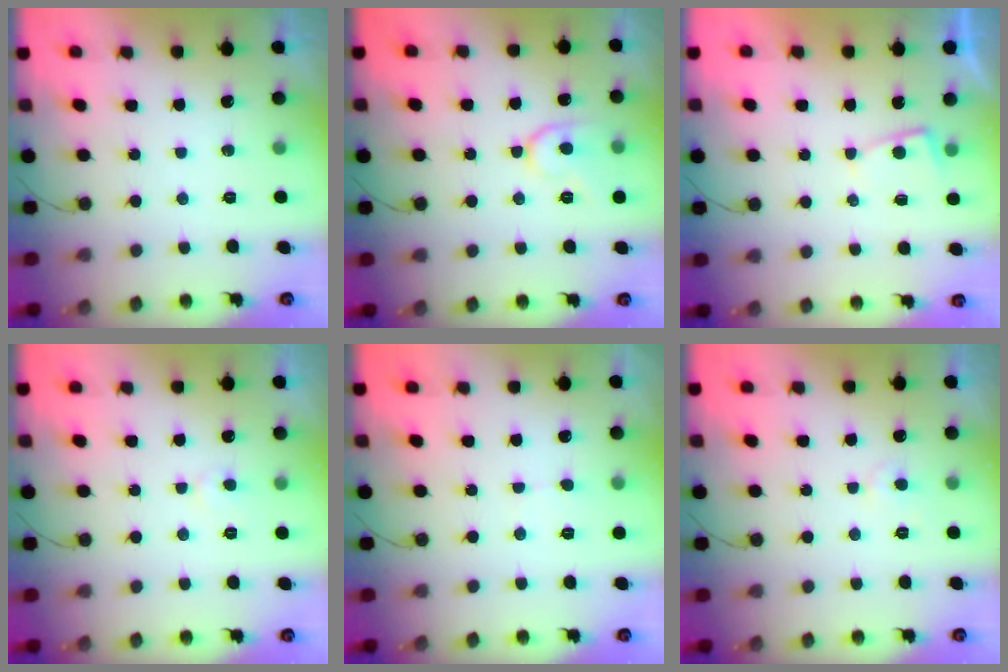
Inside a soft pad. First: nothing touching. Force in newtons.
{"total": 9.5, "press": 9.4, "slide": 0.9}
{"total": 3.0, "press": 3.0, "slide": 0.5}
{"total": 3.2, "press": 3.1, "slide": 0.4}
{"total": 2.9, "press": 2.9, "slide": 0.3}
{"total": 4.1, "press": 4.0, "slide": 0.4}